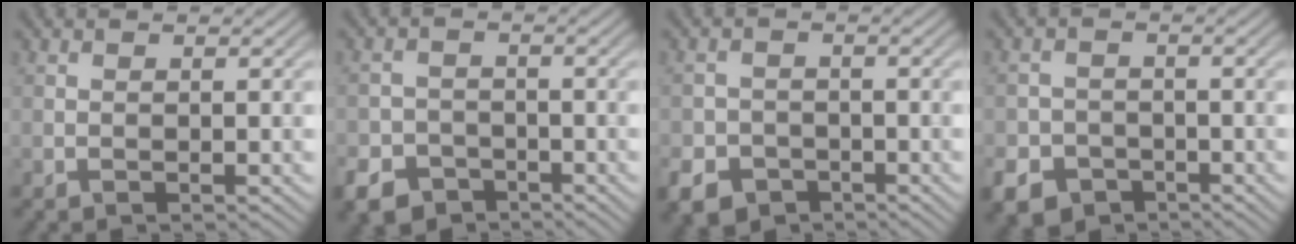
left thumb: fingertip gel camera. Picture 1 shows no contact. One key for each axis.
{"total": 5.5, "fx": -3.7, "fy": 3.6, "fz": 1.6, "tx": -0.032, "ty": -0.003, "tz": -0.073}
{"total": 5.2, "fx": -3.1, "fy": 3.8, "fz": 1.7, "tx": -0.038, "ty": -0.005, "tz": -0.062}
{"total": 6.1, "fx": -3.7, "fy": 4.6, "fz": 1.7, "tx": -0.029, "ty": -0.012, "tz": -0.076}